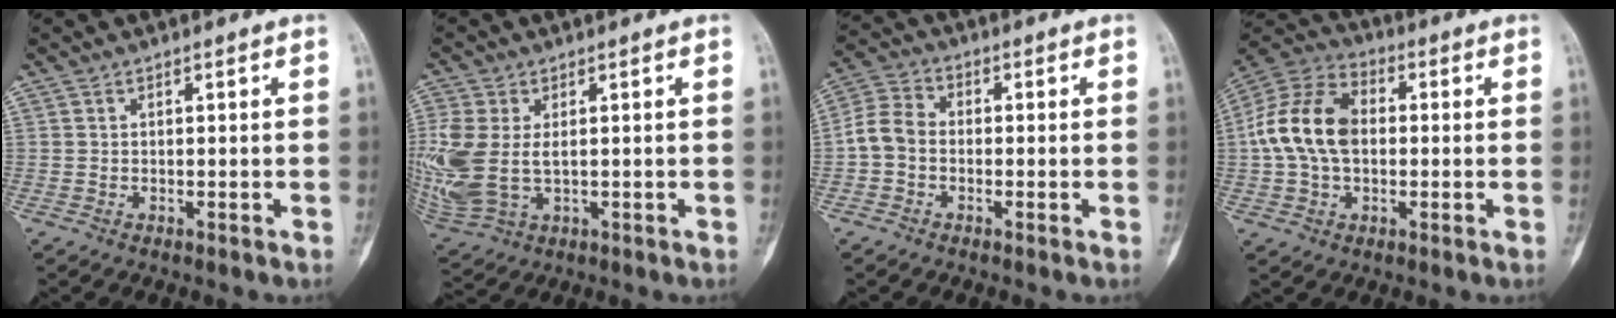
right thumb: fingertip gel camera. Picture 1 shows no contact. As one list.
[{"total": 14.6, "force": [0.3, 9.4, 11.1], "torque": [-0.307, -0.010, 0.022]}, {"total": 6.0, "force": [-1.2, 4.6, 3.6], "torque": [-0.065, 0.019, -0.037]}, {"total": 14.6, "force": [0.4, 9.8, 10.9], "torque": [-0.205, 0.032, -0.002]}]